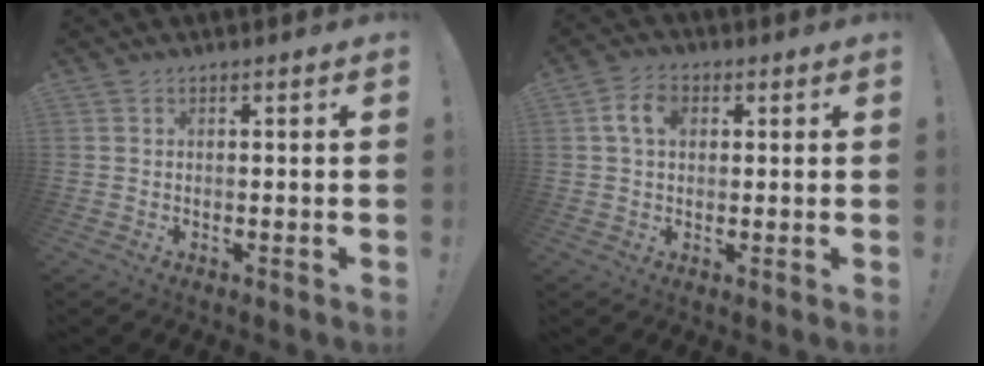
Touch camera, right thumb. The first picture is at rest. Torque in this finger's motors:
{"motor_torque": [0.00, 0.00, 0.00, 0.00, 0.00]}